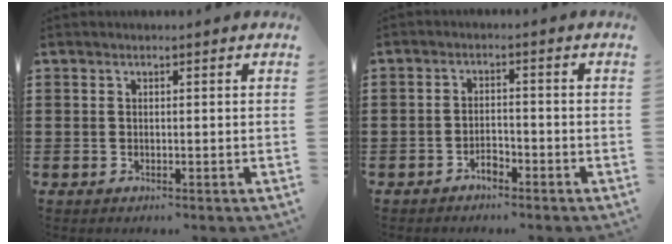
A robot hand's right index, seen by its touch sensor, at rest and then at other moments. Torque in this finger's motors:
{"motor_torque": [0.31, 0.34, 0.00, -0.01]}